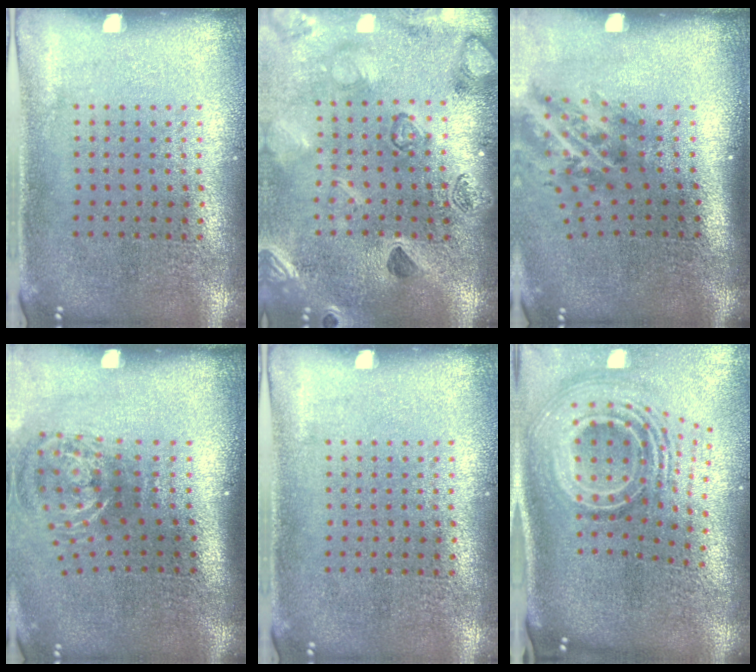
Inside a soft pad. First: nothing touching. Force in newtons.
{"total": 2.3, "press": 2.3, "slide": 0.2}
{"total": 1.9, "press": 1.3, "slide": 1.5}
{"total": 1.8, "press": 1.2, "slide": 1.3}
{"total": 0.0}
{"total": 2.8, "press": 1.8, "slide": 2.1}